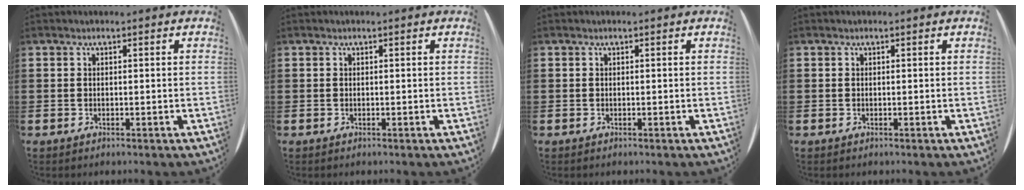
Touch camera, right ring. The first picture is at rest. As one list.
[{"total": 0.0}, {"total": 0.0}, {"total": 0.0}]